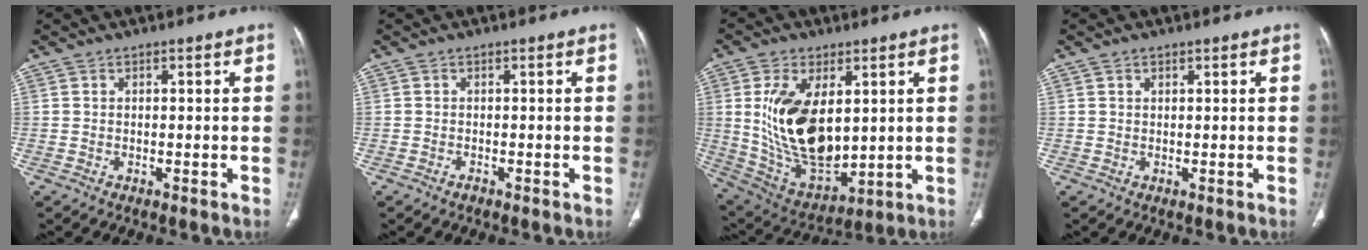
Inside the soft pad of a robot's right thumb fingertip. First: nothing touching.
{"total": 0.6, "force": [-0.5, 0.4, 0.2], "torque": [-0.003, 0.000, -0.011]}
{"total": 18.6, "force": [3.1, 10.1, 15.3], "torque": [-0.267, -0.022, 0.080]}
{"total": 0.8, "force": [0.5, 0.5, 0.4], "torque": [-0.005, -0.002, 0.007]}